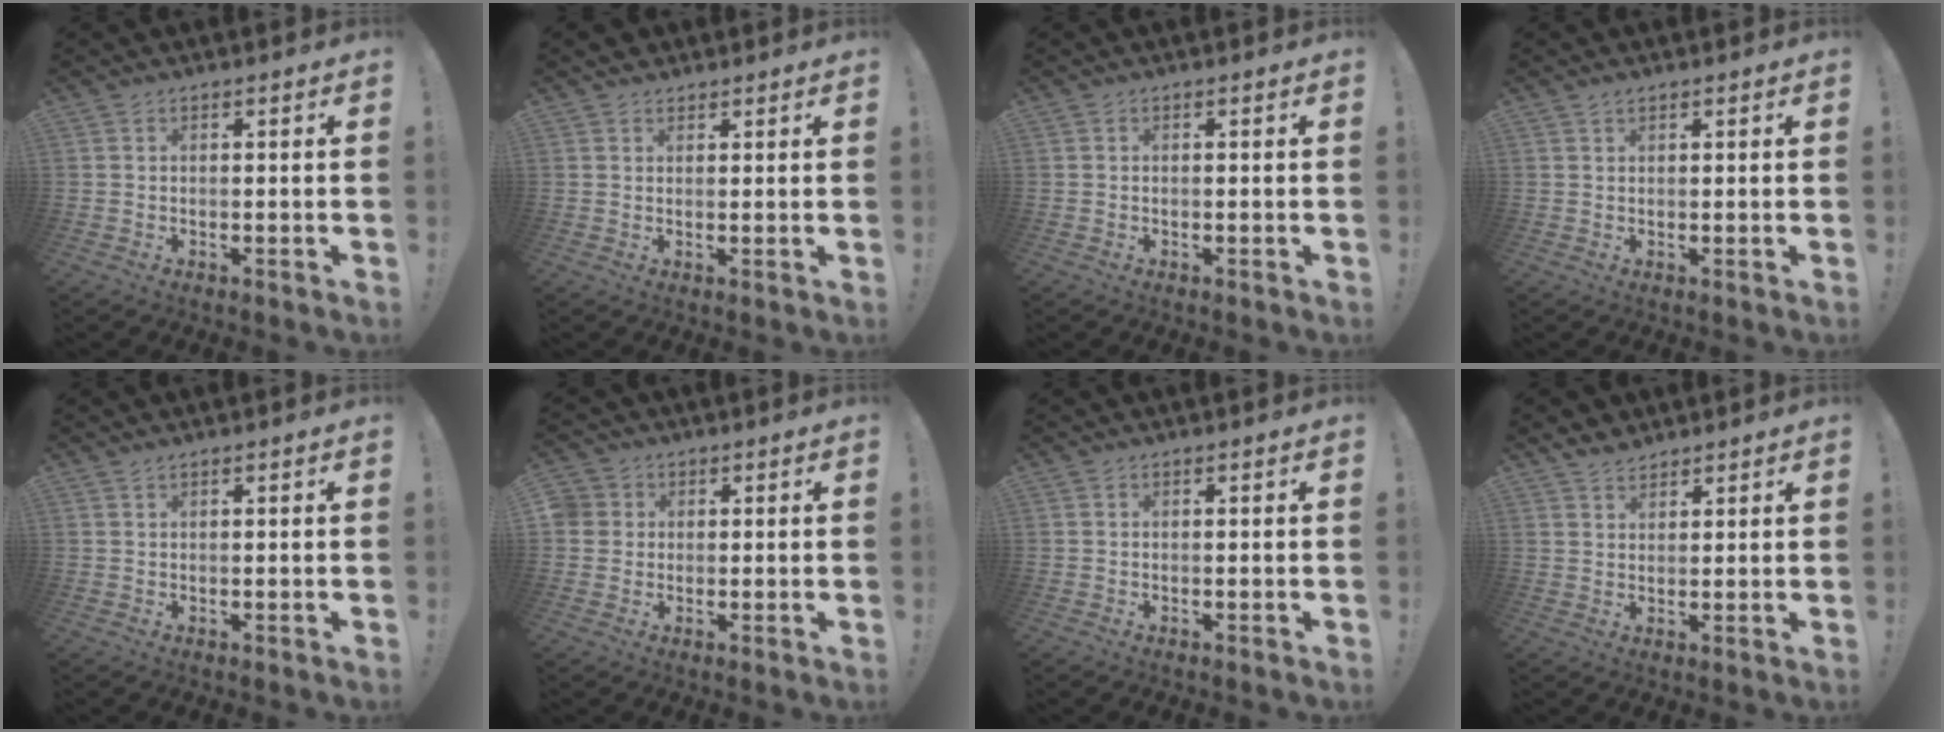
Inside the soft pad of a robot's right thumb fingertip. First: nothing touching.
{"total": 1.9, "force": [1.4, 1.3, 0.2], "torque": [0.001, -0.007, 0.026]}
{"total": 0.0}
{"total": 1.0, "force": [0.9, 0.4, 0.4], "torque": [-0.007, -0.002, 0.016]}
{"total": 0.5, "force": [0.4, 0.0, 0.3], "torque": [-0.005, -0.001, 0.007]}
{"total": 4.1, "force": [0.6, 3.9, 1.1], "torque": [-0.025, 0.004, 0.010]}
{"total": 0.0}
{"total": 3.7, "force": [3.2, 1.8, 0.9], "torque": [-0.016, -0.019, 0.060]}